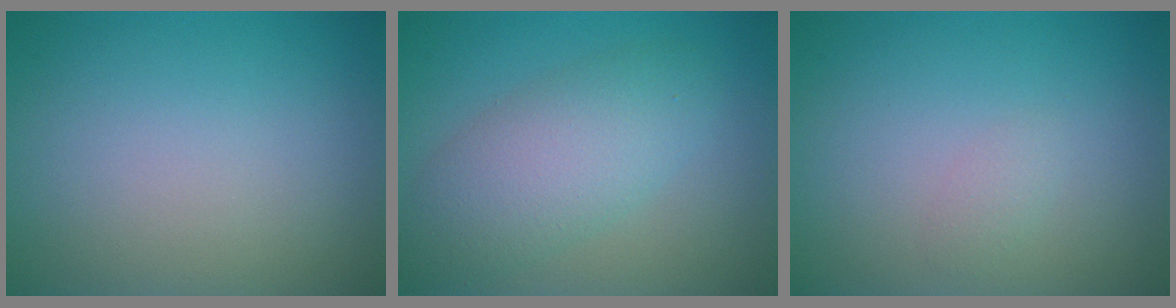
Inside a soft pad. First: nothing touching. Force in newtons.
{"total": 5.4, "press": 5.4, "slide": 0.1}
{"total": 0.8, "press": 0.8, "slide": 0.0}